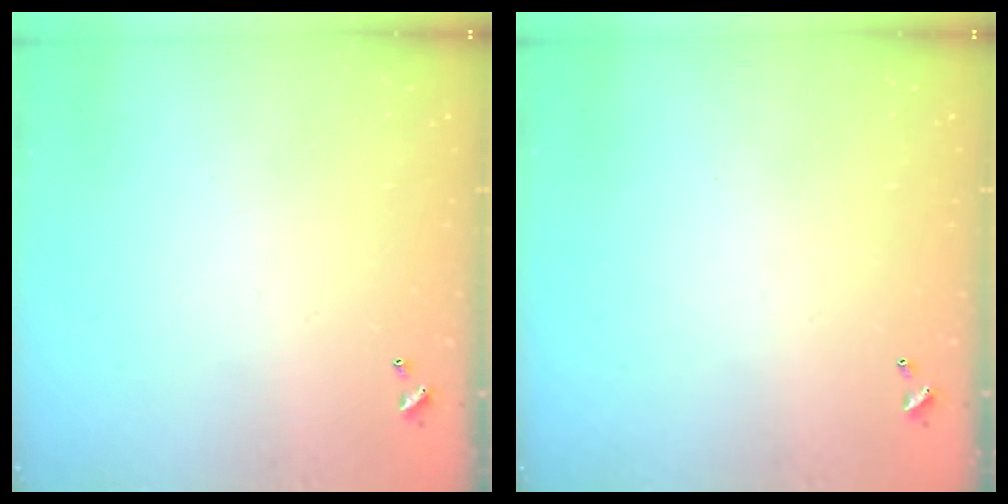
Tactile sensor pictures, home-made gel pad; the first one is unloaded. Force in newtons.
{"total": 0.0}